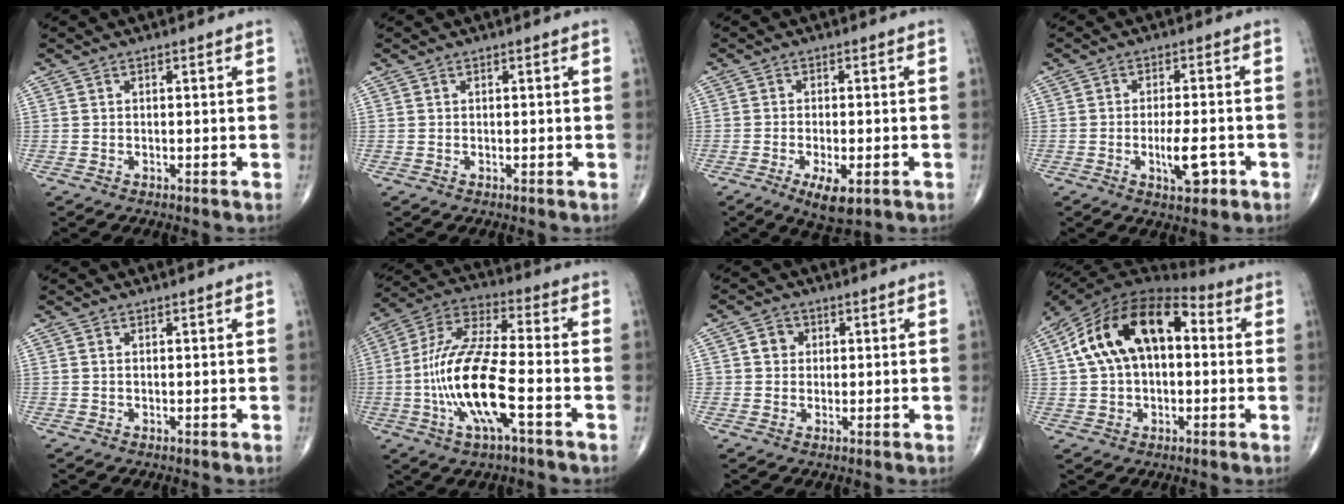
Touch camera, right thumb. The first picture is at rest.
{"total": 0.0}
{"total": 6.4, "force": [-2.8, 2.4, 5.3], "torque": [-0.088, -0.009, -0.040]}
{"total": 6.2, "force": [-2.2, 2.2, 5.3], "torque": [-0.083, 0.004, -0.030]}
{"total": 0.0}
{"total": 15.7, "force": [-4.2, 4.2, 14.5], "torque": [-0.307, 0.031, -0.082]}
{"total": 3.4, "force": [0.7, 3.1, 1.1], "torque": [0.003, 0.003, 0.007]}
{"total": 18.9, "force": [3.3, 11.2, 14.8], "torque": [-0.245, 0.037, 0.044]}